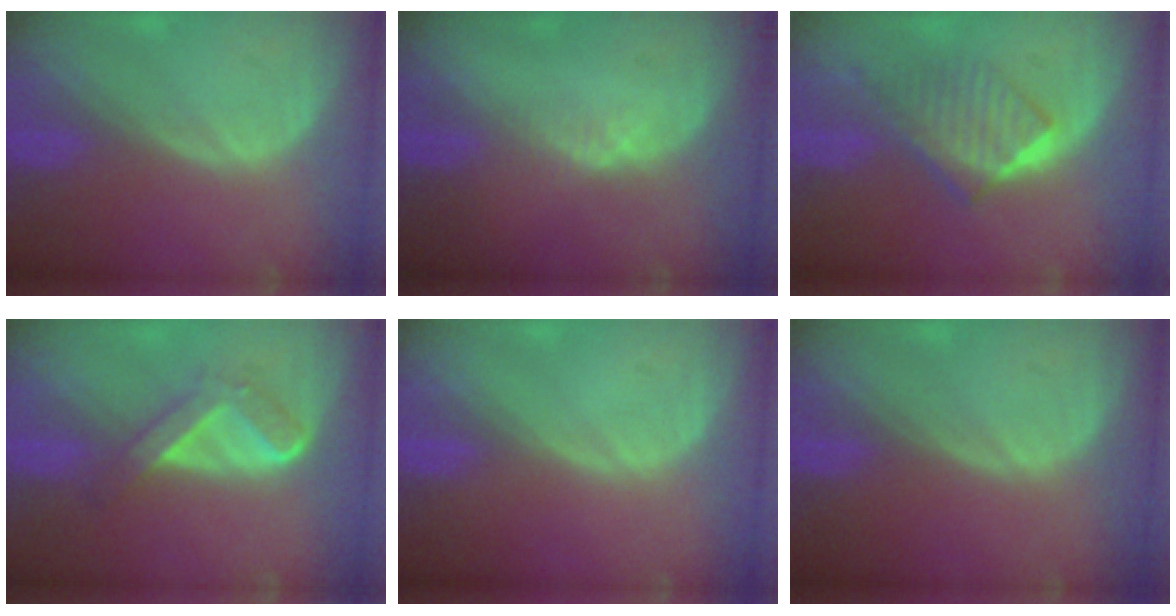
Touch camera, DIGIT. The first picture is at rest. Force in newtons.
{"total": 1.4, "press": 1.2, "slide": 0.7}
{"total": 6.6, "press": 6.2, "slide": 2.4}
{"total": 5.6, "press": 4.7, "slide": 3.0}
{"total": 0.0}
{"total": 0.0}